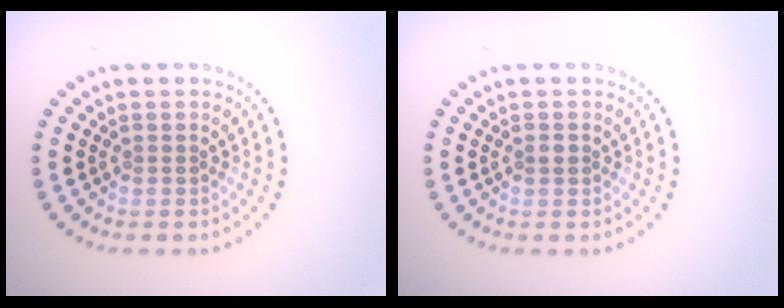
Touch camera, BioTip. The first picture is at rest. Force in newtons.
{"total": 0.8, "press": 0.8, "slide": 0.1}